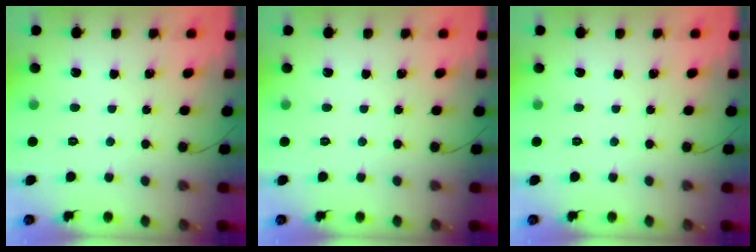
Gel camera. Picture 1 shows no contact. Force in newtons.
{"total": 0.0}
{"total": 0.0}